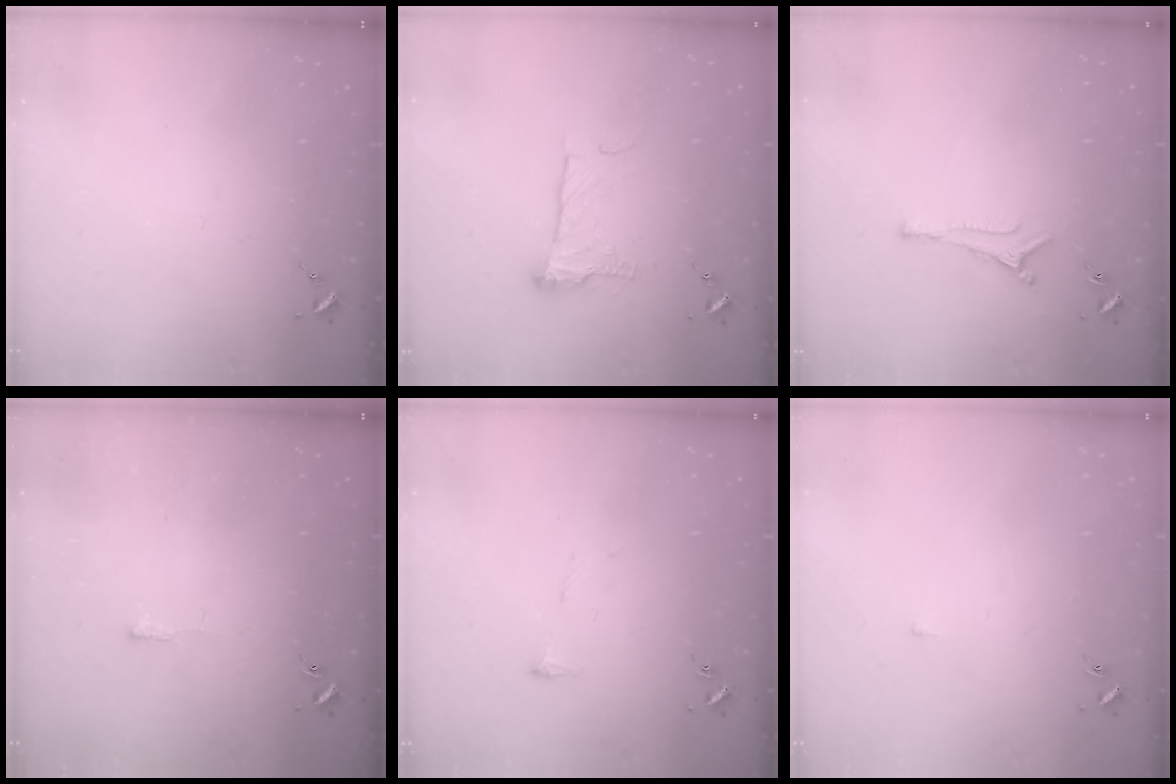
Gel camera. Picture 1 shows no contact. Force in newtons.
{"total": 13.7, "press": 13.6, "slide": 0.8}
{"total": 6.0, "press": 5.9, "slide": 0.8}
{"total": 2.6, "press": 2.6, "slide": 0.4}
{"total": 6.5, "press": 6.5, "slide": 0.7}
{"total": 1.8, "press": 1.8, "slide": 0.5}